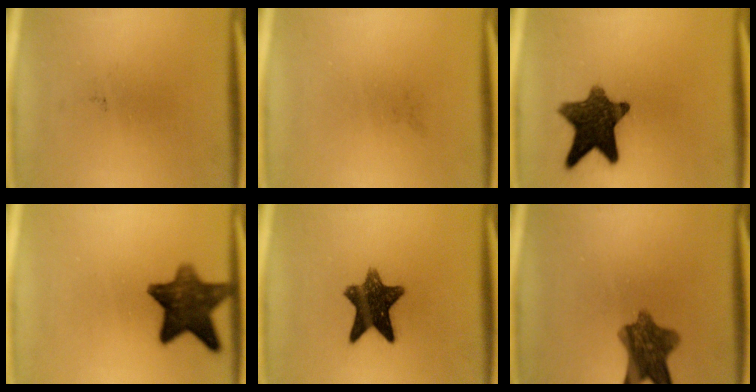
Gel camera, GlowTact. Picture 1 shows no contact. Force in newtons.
{"total": 0.0}
{"total": 11.5}
{"total": 11.0}
{"total": 10.9}
{"total": 8.6}